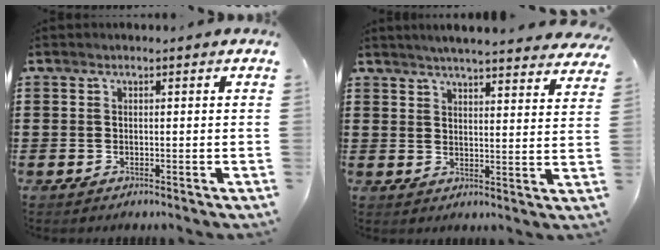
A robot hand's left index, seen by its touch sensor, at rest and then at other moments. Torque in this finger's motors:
{"motor_torque": [2.14, 0.00, 0.38, 0.13]}